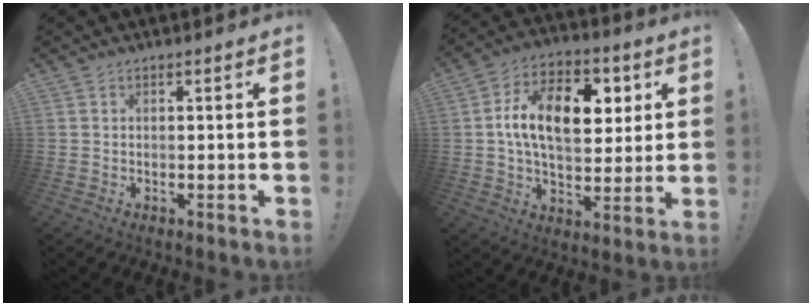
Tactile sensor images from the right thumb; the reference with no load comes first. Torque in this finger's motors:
{"motor_torque": [0.81, 0.88, 0.74, 0.23, 0.09]}